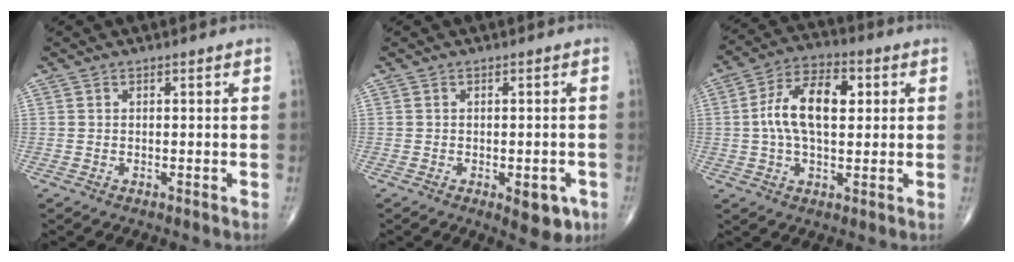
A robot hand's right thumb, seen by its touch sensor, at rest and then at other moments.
{"total": 5.7, "force": [-2.3, 2.6, 4.5], "torque": [-0.037, 0.001, -0.021]}
{"total": 12.6, "force": [1.7, 6.8, 10.5], "torque": [-0.185, 0.020, 0.023]}